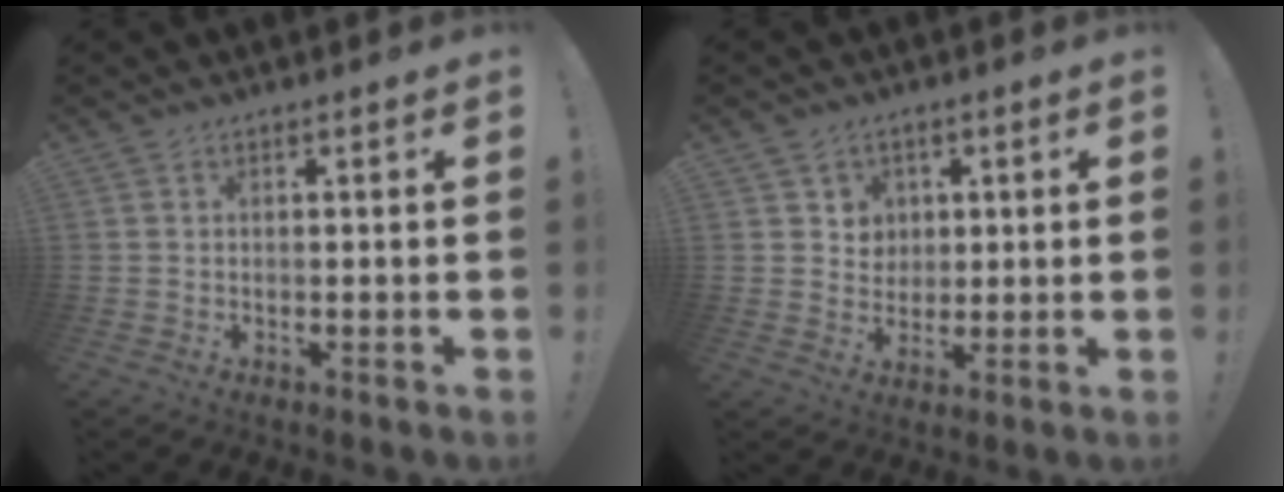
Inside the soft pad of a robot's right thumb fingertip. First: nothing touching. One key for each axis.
{"total": 5.3, "fx": 2.3, "fy": 4.8, "fz": 0.4, "tx": 0.002, "ty": -0.022, "tz": 0.042}